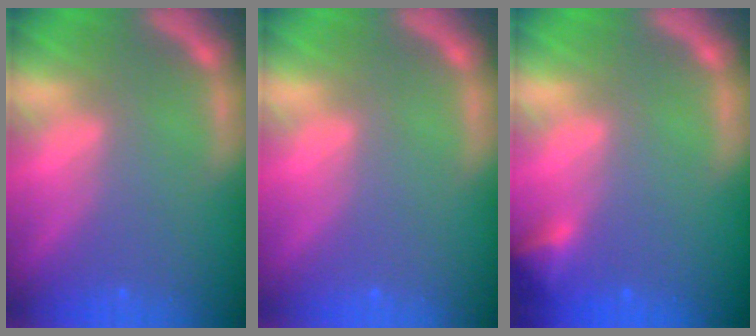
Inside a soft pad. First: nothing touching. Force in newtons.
{"total": 0.0}
{"total": 1.9}